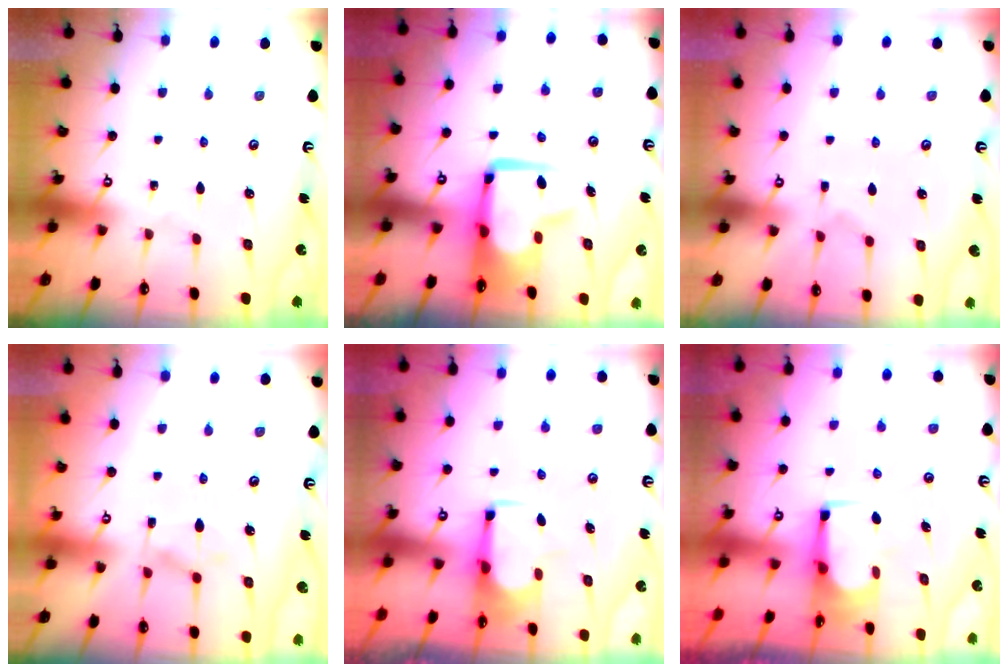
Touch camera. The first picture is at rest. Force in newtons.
{"total": 10.5, "press": 10.4, "slide": 1.2}
{"total": 2.9, "press": 2.7, "slide": 1.2}
{"total": 1.2, "press": 0.0, "slide": 1.2}
{"total": 1.9, "press": 1.6, "slide": 1.0}
{"total": 2.4, "press": 2.4, "slide": 0.2}